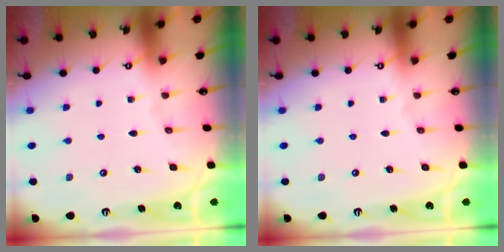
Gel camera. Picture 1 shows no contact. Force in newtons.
{"total": 0.0}